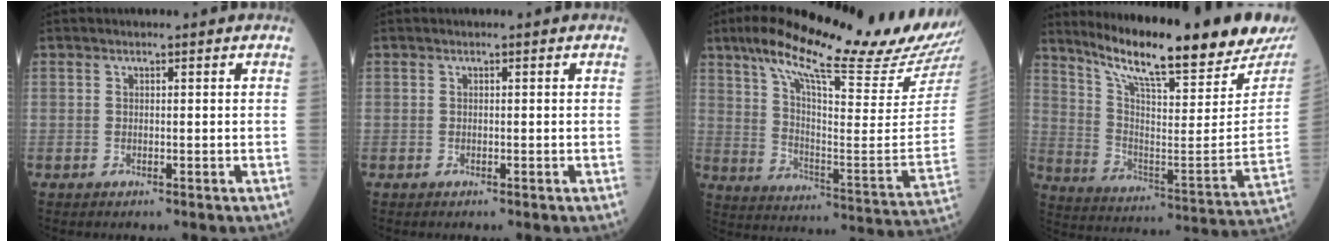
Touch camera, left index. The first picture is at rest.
{"total": 0.0}
{"total": 27.0, "force": [22.7, 1.4, 14.6], "torque": [-0.241, -0.058, 0.314]}
{"total": 24.6, "force": [20.9, 1.6, 12.9], "torque": [-0.218, -0.069, 0.302]}